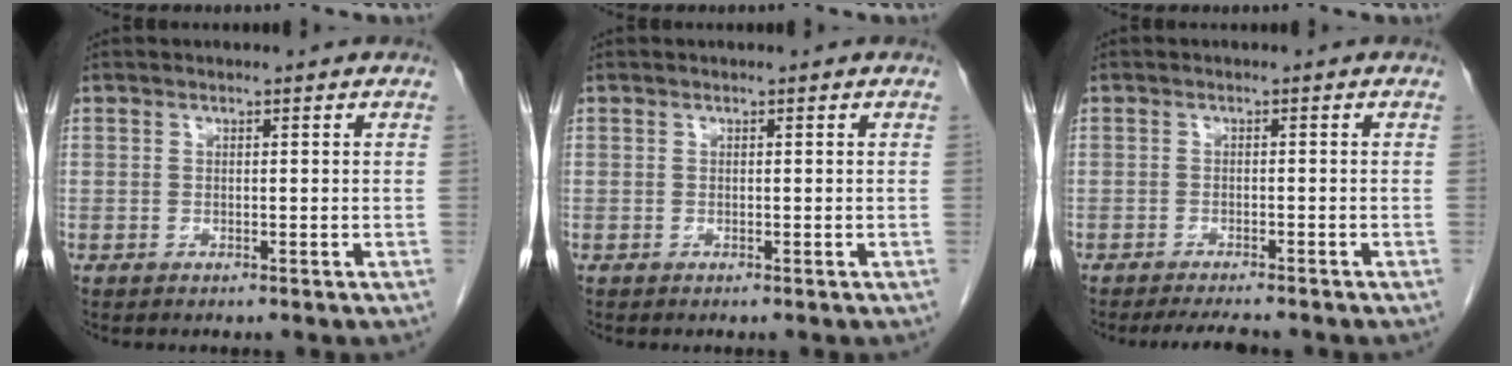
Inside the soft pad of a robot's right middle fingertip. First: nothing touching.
{"total": 0.0}
{"total": 4.4, "force": [-4.0, 0.5, 1.9], "torque": [-0.030, -0.012, -0.060]}